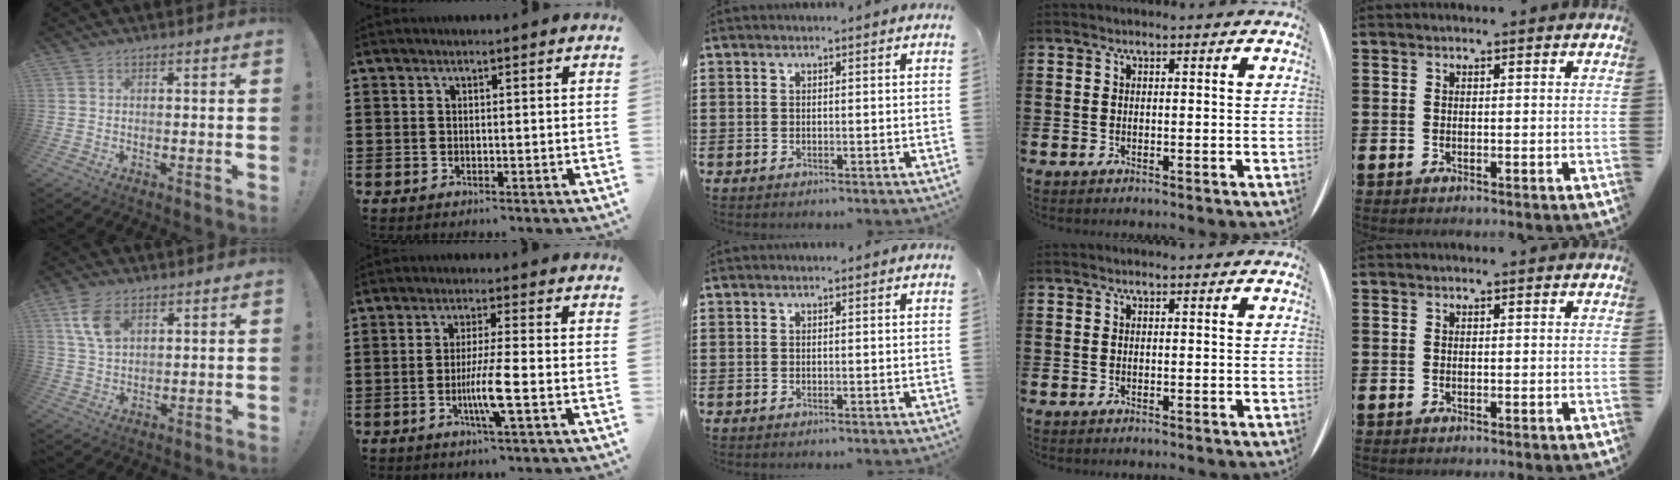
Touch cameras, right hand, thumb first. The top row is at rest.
{"thumb": {"total": 8.2, "force": [4.1, 4.8, 5.3], "torque": [-0.102, -0.011, 0.078]}, "index": {"total": 6.2, "force": [-1.9, -0.1, 5.9], "torque": [-0.113, -0.018, -0.037]}}